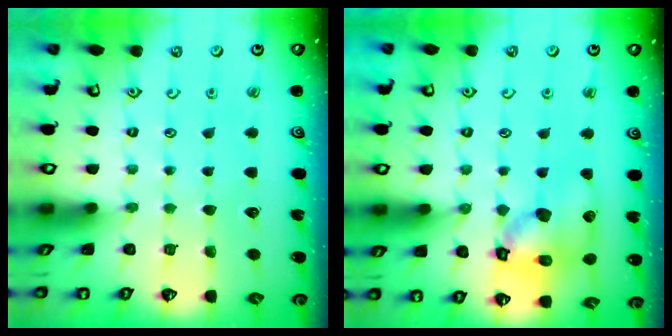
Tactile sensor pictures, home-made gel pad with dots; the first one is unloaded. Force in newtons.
{"total": 14.4, "press": 14.3, "slide": 2.1}